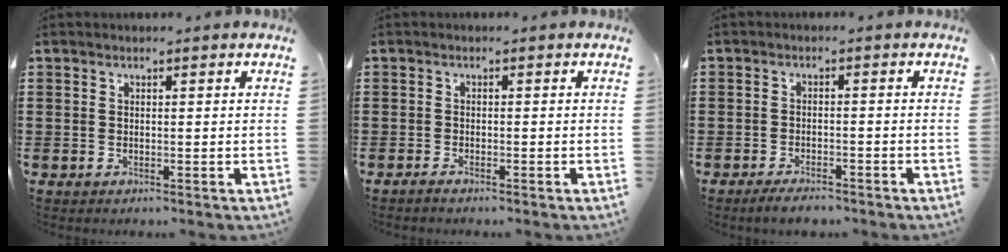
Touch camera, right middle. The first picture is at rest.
{"total": 0.8, "force": [-0.7, 0.0, 0.3], "torque": [-0.008, -0.004, -0.013]}
{"total": 2.8, "force": [-2.7, 0.6, 0.7], "torque": [-0.015, 0.004, -0.054]}